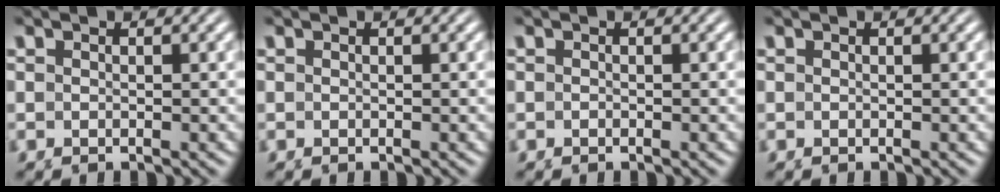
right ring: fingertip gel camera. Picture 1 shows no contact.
{"total": 0.0}
{"total": 0.0}
{"total": 0.0}